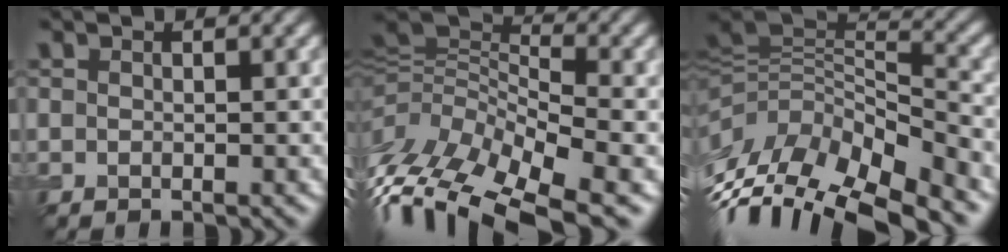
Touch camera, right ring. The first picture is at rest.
{"total": 12.6, "force": [-7.8, 5.1, 8.6], "torque": [-0.184, 0.015, -0.144]}
{"total": 12.7, "force": [-7.9, 5.0, 8.6], "torque": [-0.186, 0.013, -0.127]}